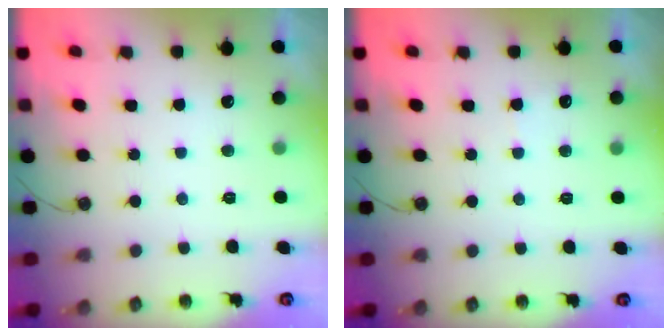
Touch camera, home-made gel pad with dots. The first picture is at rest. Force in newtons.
{"total": 2.7, "press": 2.7, "slide": 0.3}